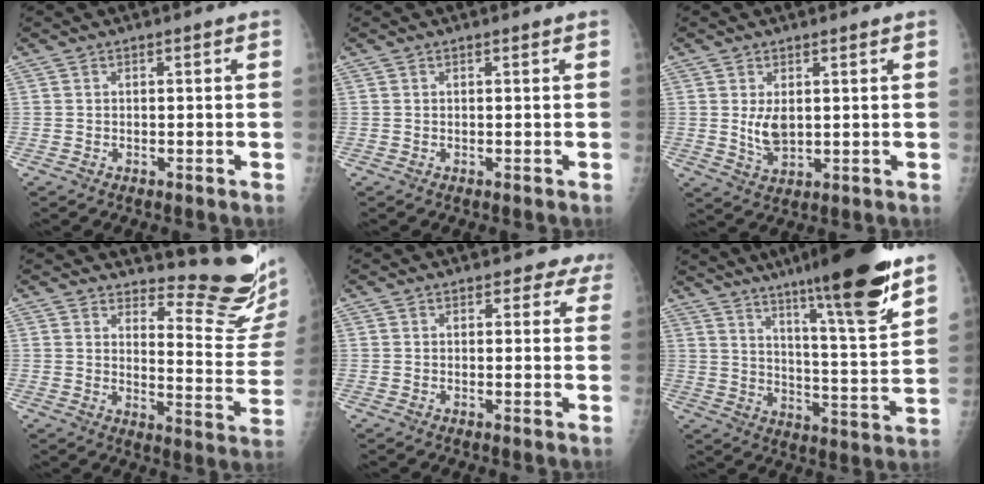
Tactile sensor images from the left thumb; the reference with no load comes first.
{"total": 0.0}
{"total": 4.5, "force": [0.9, 2.5, 3.7], "torque": [-0.062, -0.014, 0.025]}
{"total": 15.1, "force": [13.4, 3.0, 6.2], "torque": [-0.052, -0.160, 0.161]}
{"total": 3.0, "force": [2.4, 1.7, 0.4], "torque": [0.026, -0.010, 0.014]}
{"total": 21.2, "force": [14.7, 1.6, 15.2], "torque": [-0.207, -0.069, 0.228]}